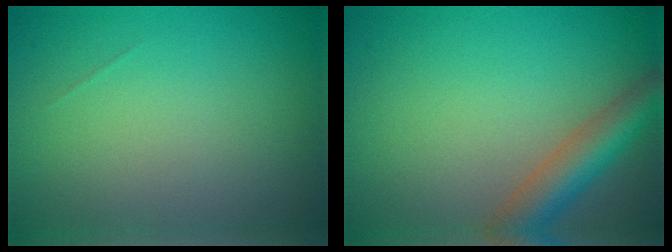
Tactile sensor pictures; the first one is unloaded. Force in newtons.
{"total": 4.8, "press": 4.7, "slide": 0.3}